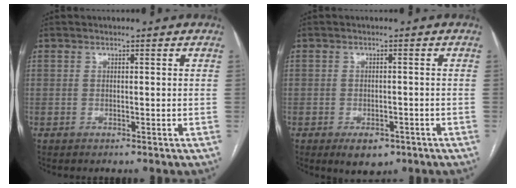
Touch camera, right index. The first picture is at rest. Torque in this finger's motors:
{"motor_torque": [0.00, -0.01, -0.03, -0.03]}